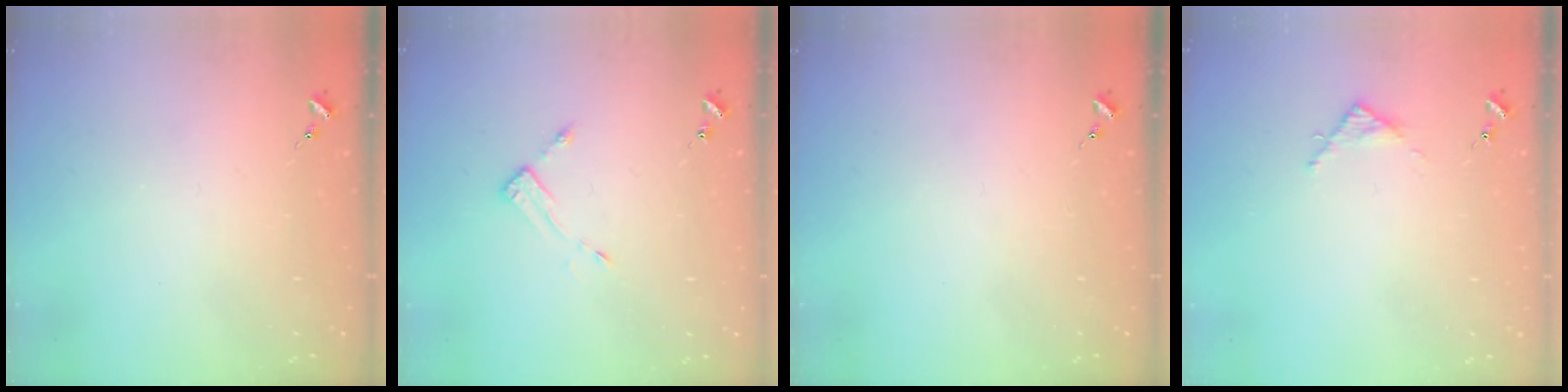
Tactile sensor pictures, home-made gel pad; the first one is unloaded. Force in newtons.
{"total": 3.3, "press": 3.3, "slide": 0.3}
{"total": 0.0}
{"total": 3.1, "press": 3.1, "slide": 0.4}